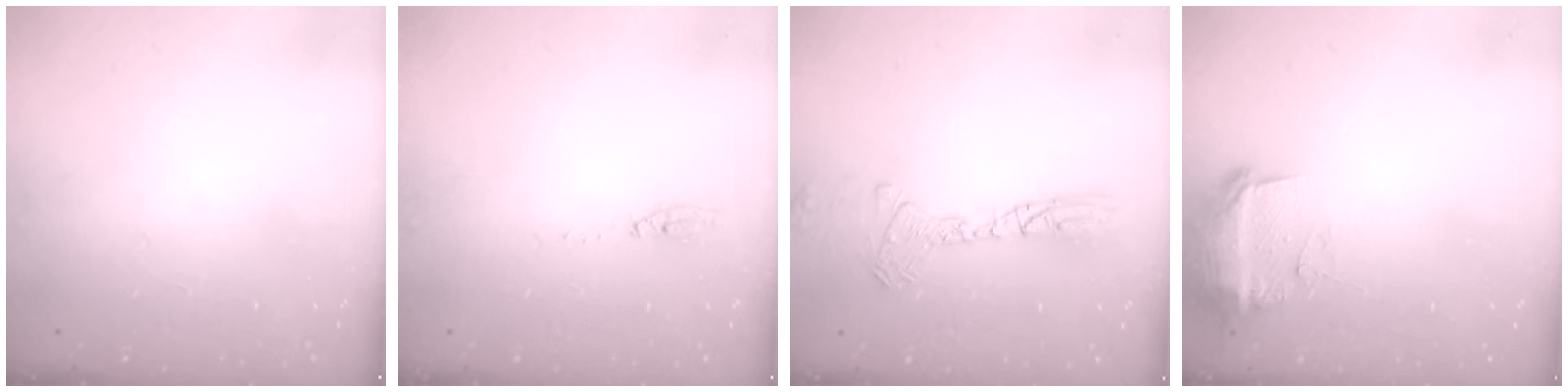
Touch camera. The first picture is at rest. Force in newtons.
{"total": 4.1, "press": 4.1, "slide": 0.4}
{"total": 13.0, "press": 12.6, "slide": 3.3}
{"total": 11.4, "press": 11.4, "slide": 1.1}